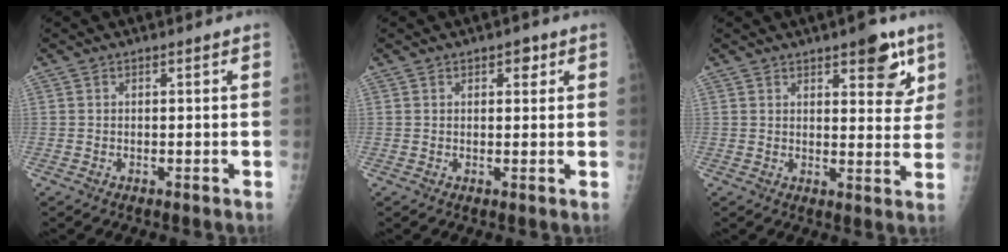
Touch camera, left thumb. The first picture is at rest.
{"total": 2.3, "force": [1.2, 1.4, 1.4], "torque": [-0.002, -0.003, 0.013]}
{"total": 8.9, "force": [5.1, 3.7, 6.3], "torque": [-0.051, -0.024, 0.065]}